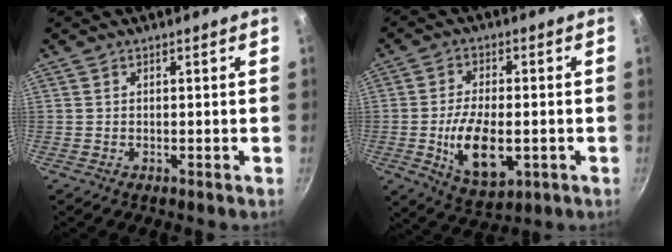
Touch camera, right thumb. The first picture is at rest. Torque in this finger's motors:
{"motor_torque": [-0.08, 0.62, 0.97, 0.11, 0.18]}